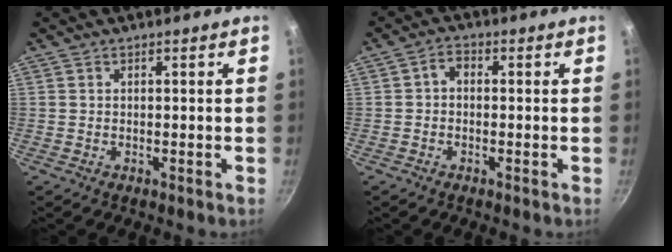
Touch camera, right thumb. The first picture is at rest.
{"total": 2.3, "force": [-0.4, 1.6, 1.5], "torque": [-0.028, 0.011, -0.013]}